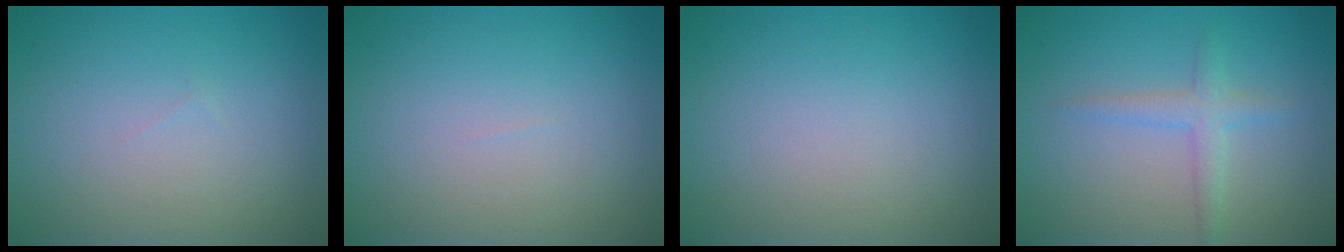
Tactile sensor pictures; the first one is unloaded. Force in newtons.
{"total": 0.0}
{"total": 0.0}
{"total": 2.0, "press": 2.0, "slide": 0.1}